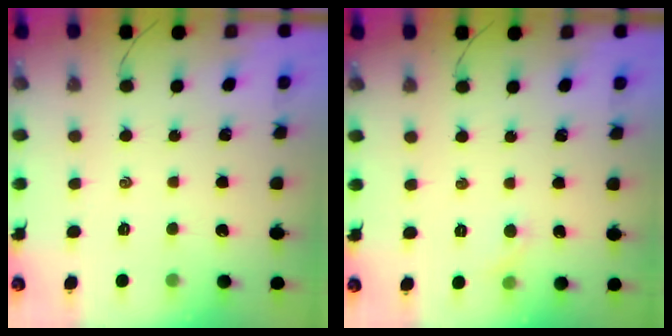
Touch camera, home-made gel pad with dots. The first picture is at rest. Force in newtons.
{"total": 3.5, "press": 3.3, "slide": 1.1}